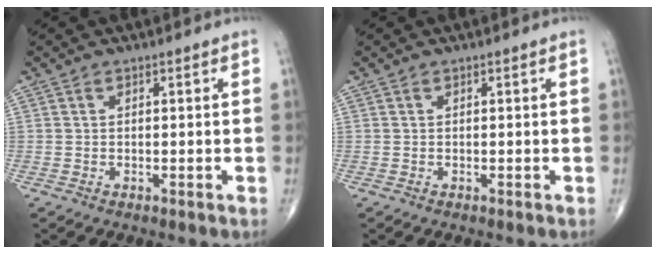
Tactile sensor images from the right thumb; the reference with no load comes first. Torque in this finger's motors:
{"motor_torque": [0.00, 0.00, 0.00, 0.00, 0.00]}